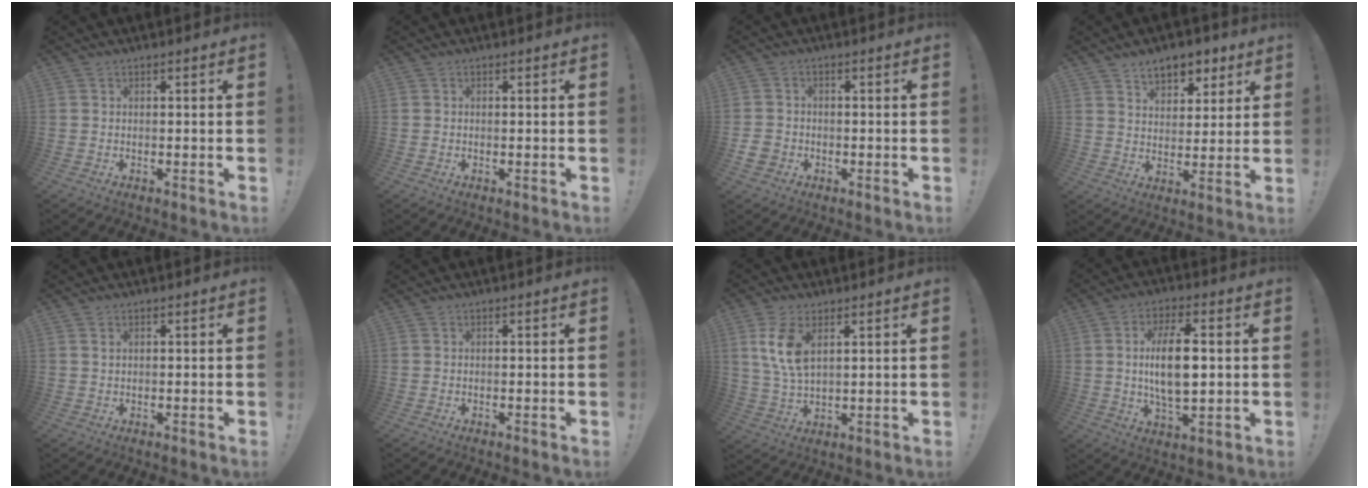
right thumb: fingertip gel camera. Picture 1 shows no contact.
{"total": 0.0}
{"total": 3.8, "force": [-1.6, 3.0, 1.7], "torque": [-0.046, 0.006, -0.027]}
{"total": 9.3, "force": [6.1, 5.6, 4.2], "torque": [-0.056, -0.030, 0.112]}
{"total": 1.0, "force": [0.6, 0.5, 0.7], "torque": [-0.013, 0.001, 0.011]}
{"total": 0.0}
{"total": 9.2, "force": [4.0, 4.7, 6.8], "torque": [-0.140, -0.015, 0.069]}
{"total": 13.2, "force": [1.1, 5.7, 11.8], "torque": [-0.227, -0.003, 0.012]}